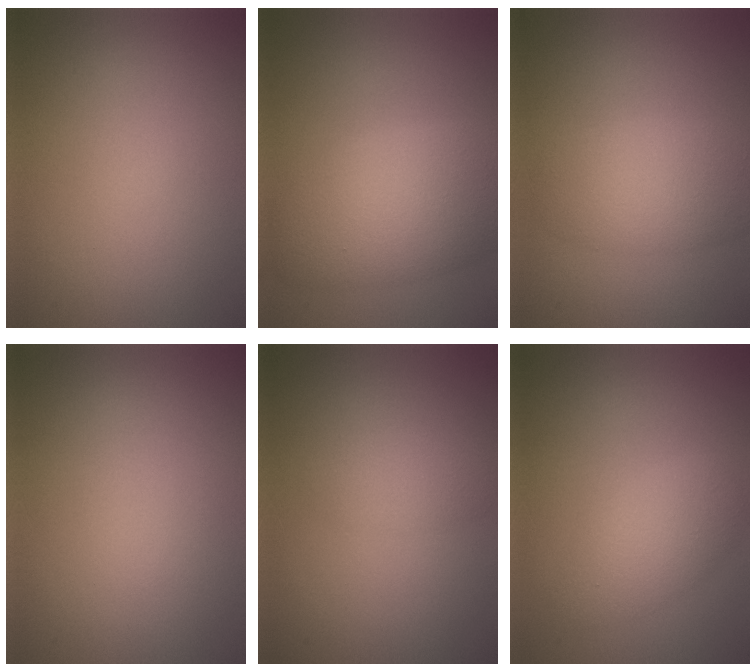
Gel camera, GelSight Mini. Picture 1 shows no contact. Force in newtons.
{"total": 7.5, "press": 7.5, "slide": 0.2}
{"total": 4.3, "press": 4.3, "slide": 0.2}
{"total": 0.0}
{"total": 1.9, "press": 1.9, "slide": 0.1}
{"total": 3.1, "press": 3.1, "slide": 0.1}